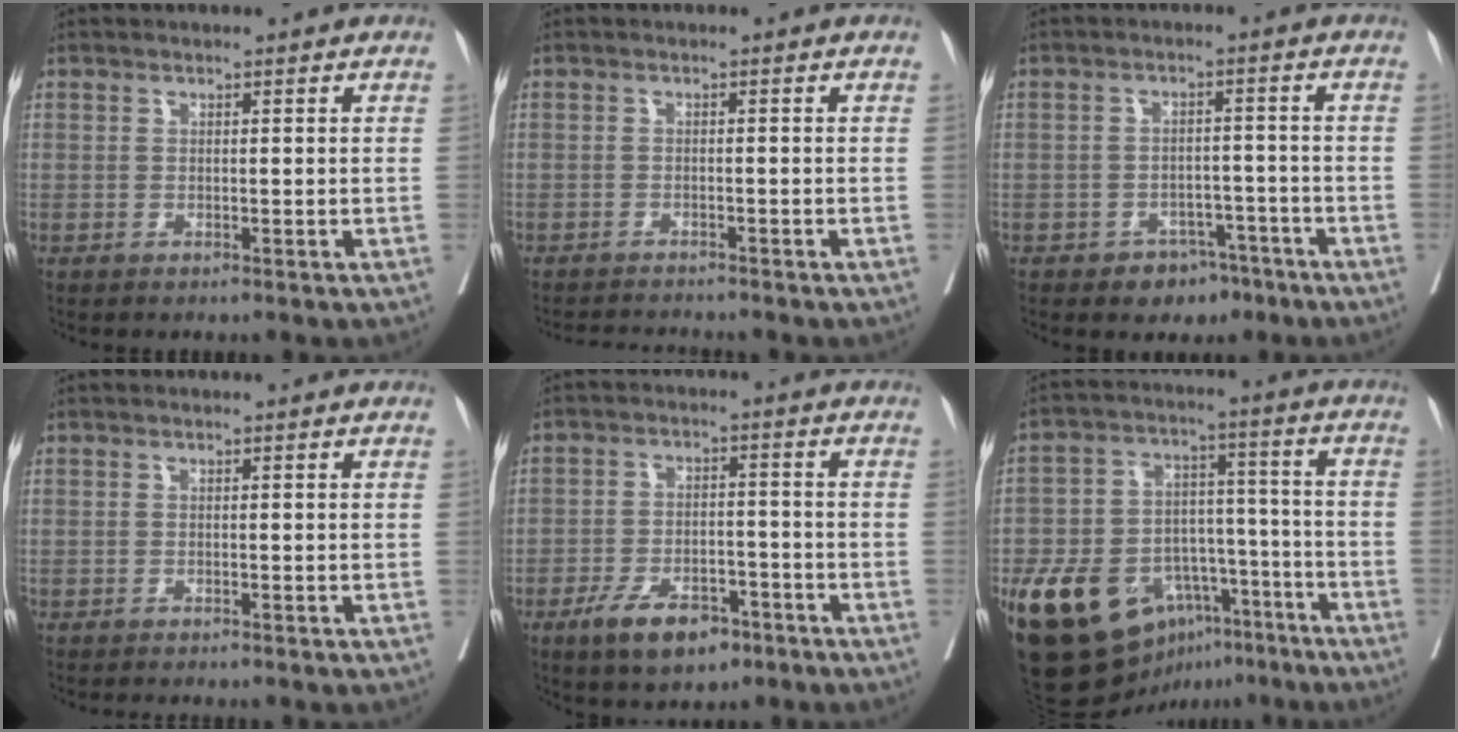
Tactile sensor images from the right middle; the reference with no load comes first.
{"total": 4.3, "force": [-4.2, -0.4, 1.0], "torque": [-0.011, -0.012, -0.065]}
{"total": 5.0, "force": [-3.4, 3.3, 1.5], "torque": [-0.010, 0.012, -0.043]}
{"total": 2.6, "force": [-2.4, -0.1, 1.2], "torque": [-0.014, -0.003, -0.033]}
{"total": 8.4, "force": [-5.3, 3.8, 5.3], "torque": [-0.092, -0.002, -0.087]}
{"total": 22.0, "force": [-12.7, 13.4, 12.0], "torque": [-0.226, 0.040, -0.196]}